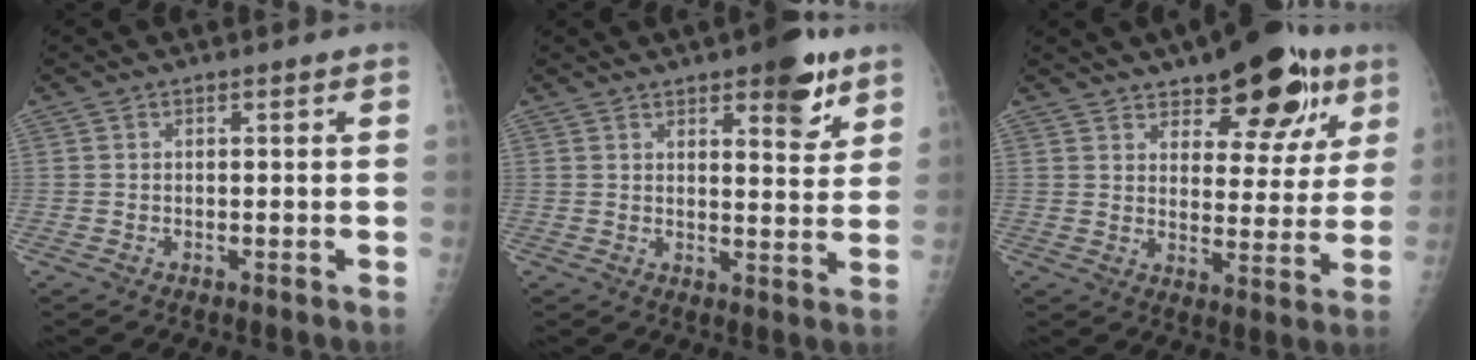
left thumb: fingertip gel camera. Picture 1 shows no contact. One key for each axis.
{"total": 8.8, "fx": 5.3, "fy": 3.1, "fz": 6.3, "tx": -0.063, "ty": -0.029, "tz": 0.069}
{"total": 16.3, "fx": 9.7, "fy": 7.4, "fz": 10.9, "tx": -0.096, "ty": -0.039, "tz": 0.134}